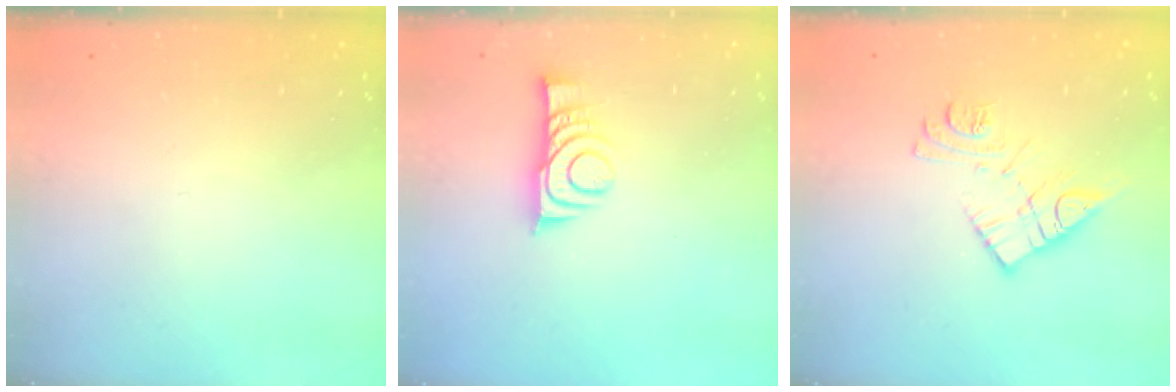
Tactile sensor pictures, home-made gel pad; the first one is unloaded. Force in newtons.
{"total": 9.0, "press": 9.0, "slide": 0.7}
{"total": 11.7, "press": 11.7, "slide": 0.9}